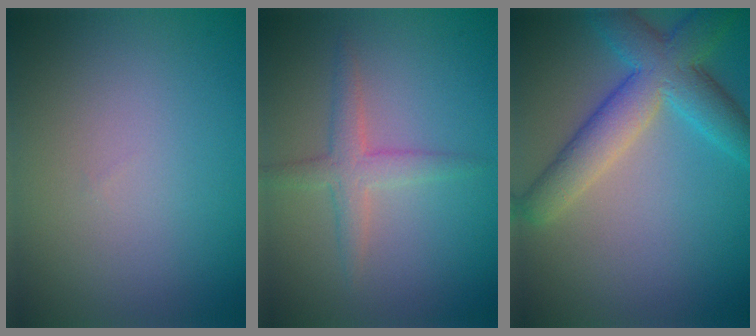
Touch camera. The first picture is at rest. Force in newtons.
{"total": 2.4, "press": 2.4, "slide": 0.2}
{"total": 6.4, "press": 6.4, "slide": 0.2}